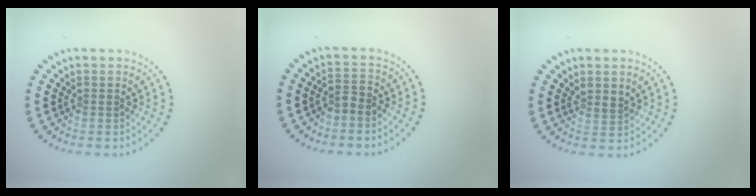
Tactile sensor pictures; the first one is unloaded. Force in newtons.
{"total": 1.5, "press": 1.2, "slide": 0.9}
{"total": 1.2, "press": 0.8, "slide": 0.9}